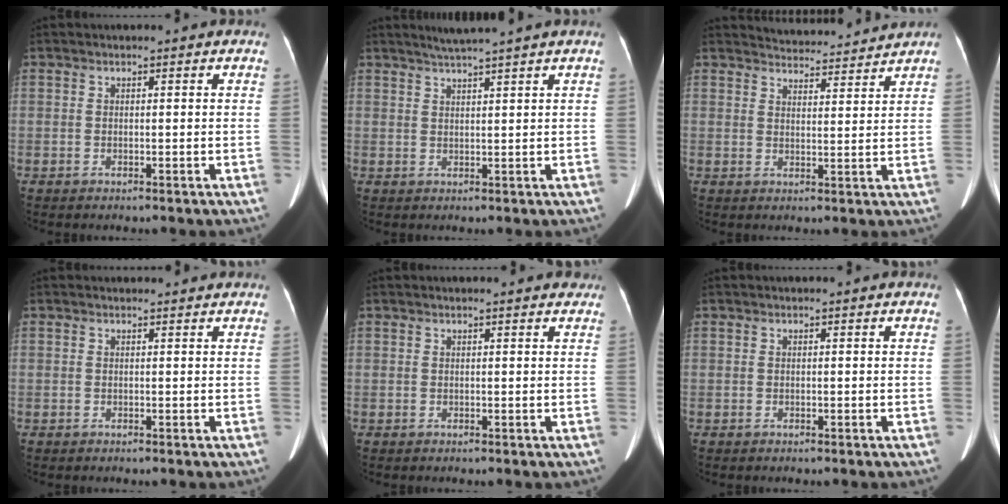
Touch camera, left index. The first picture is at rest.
{"total": 4.2, "force": [3.5, -1.3, 2.0], "torque": [-0.034, 0.008, 0.066]}
{"total": 7.2, "force": [7.1, 0.1, 0.5], "torque": [-0.013, 0.007, 0.097]}
{"total": 1.4, "force": [1.3, 0.4, 0.0], "torque": [-0.010, 0.010, 0.014]}
{"total": 4.8, "force": [4.4, 0.9, 1.8], "torque": [-0.021, 0.010, 0.037]}
{"total": 0.0}